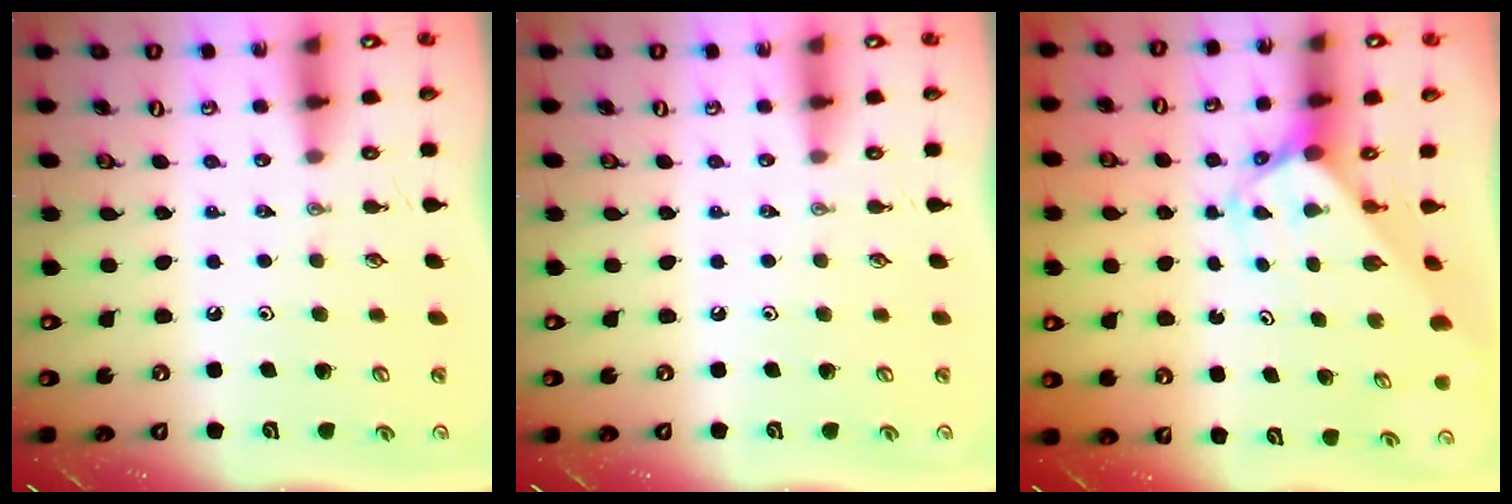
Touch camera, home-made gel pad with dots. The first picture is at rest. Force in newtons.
{"total": 0.0}
{"total": 2.5, "press": 2.4, "slide": 0.3}